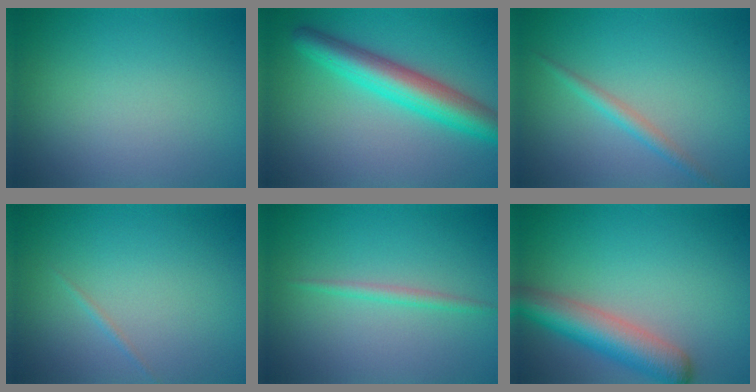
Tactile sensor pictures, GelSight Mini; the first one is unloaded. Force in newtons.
{"total": 6.2, "press": 6.2, "slide": 0.3}
{"total": 1.6, "press": 1.6, "slide": 0.0}
{"total": 0.5, "press": 0.5, "slide": 0.0}
{"total": 1.2, "press": 1.2, "slide": 0.1}
{"total": 5.8, "press": 5.8, "slide": 0.2}